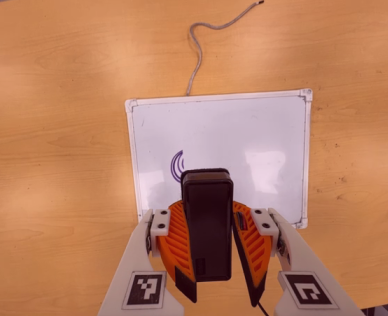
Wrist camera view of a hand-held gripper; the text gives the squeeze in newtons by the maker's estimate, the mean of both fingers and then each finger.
{"total": 12.0, "left": 10.4, "right": 13.6}